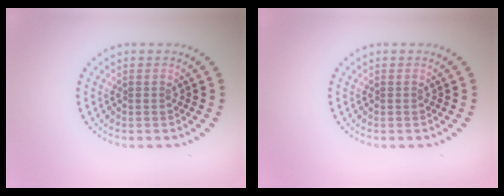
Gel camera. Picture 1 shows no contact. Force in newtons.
{"total": 0.0}